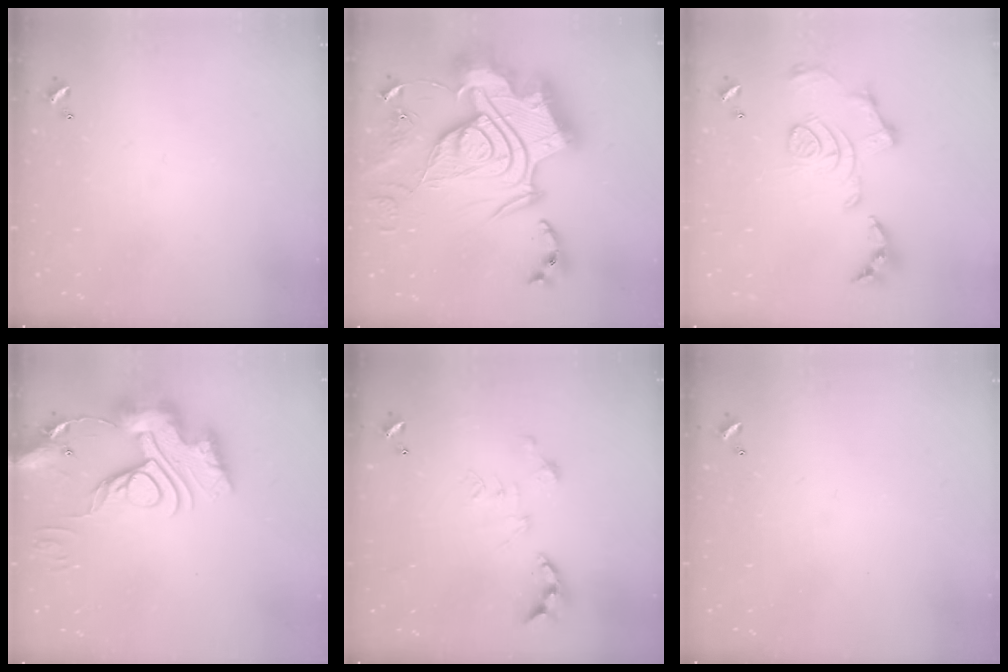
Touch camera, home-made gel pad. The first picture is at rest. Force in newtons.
{"total": 0.6, "press": 0.6, "slide": 0.0}
{"total": 1.7, "press": 1.1, "slide": 1.3}
{"total": 18.7, "press": 18.6, "slide": 1.7}
{"total": 0.8, "press": 0.8, "slide": 0.3}
{"total": 0.0}